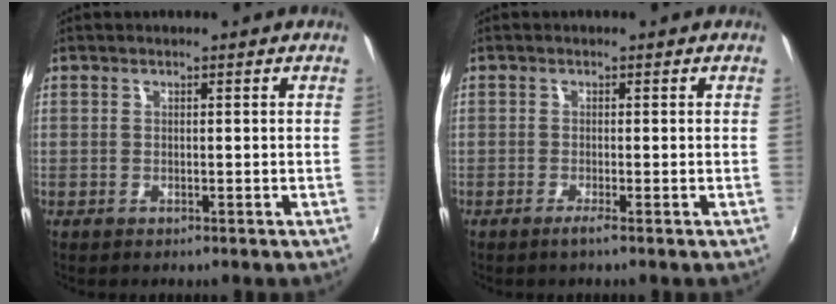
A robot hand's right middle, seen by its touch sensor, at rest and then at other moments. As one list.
[{"total": 1.1, "force": [-0.7, -0.4, 0.7], "torque": [-0.015, -0.005, -0.018]}]